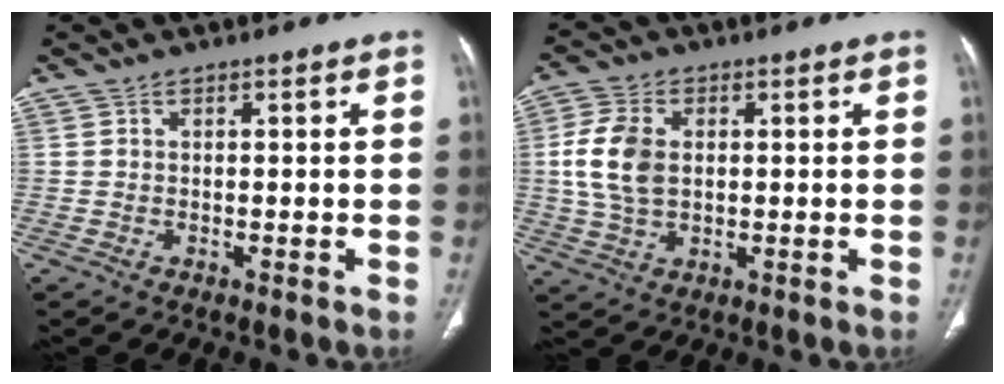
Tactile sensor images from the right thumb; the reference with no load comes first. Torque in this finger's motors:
{"motor_torque": [1.44, 1.11, 0.75, -0.64, 0.23]}